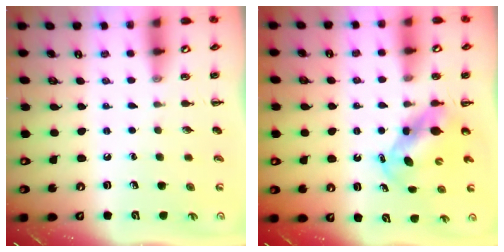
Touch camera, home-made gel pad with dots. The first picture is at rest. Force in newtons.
{"total": 5.6, "press": 5.5, "slide": 0.8}